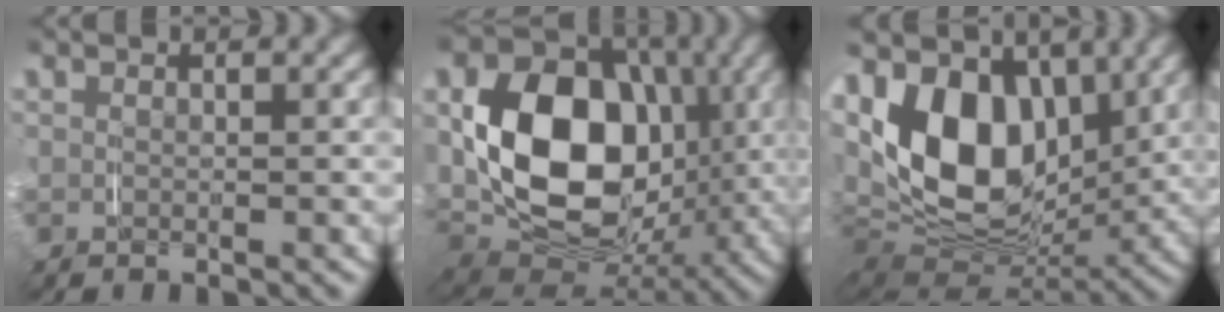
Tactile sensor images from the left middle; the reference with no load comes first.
{"total": 16.9, "force": [0.4, 12.0, 11.8], "torque": [-0.234, -0.026, 0.008]}
{"total": 12.9, "force": [2.0, 8.6, 9.5], "torque": [-0.184, -0.008, 0.028]}